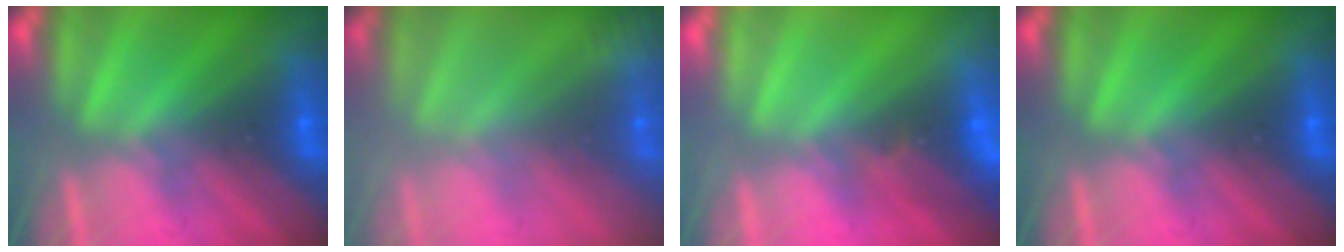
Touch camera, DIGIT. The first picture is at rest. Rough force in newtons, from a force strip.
{"total": 2.4}
{"total": 2.6}
{"total": 0.0}